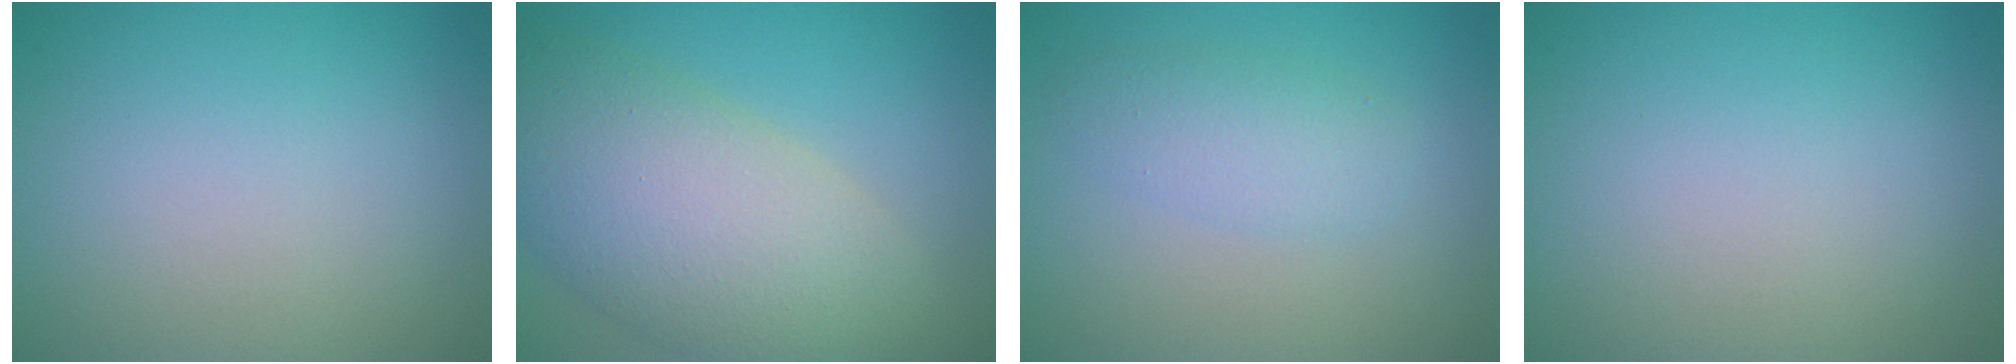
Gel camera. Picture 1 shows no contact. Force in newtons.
{"total": 9.6, "press": 9.6, "slide": 0.6}
{"total": 2.4, "press": 2.4, "slide": 0.0}
{"total": 0.0}